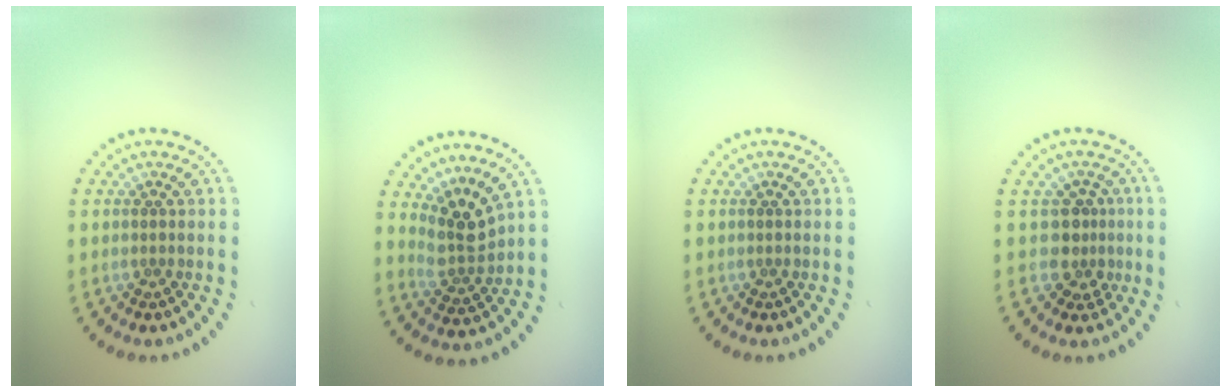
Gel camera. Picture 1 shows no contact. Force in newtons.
{"total": 3.0, "press": 2.3, "slide": 2.0}
{"total": 0.0}
{"total": 2.5, "press": 1.9, "slide": 1.6}